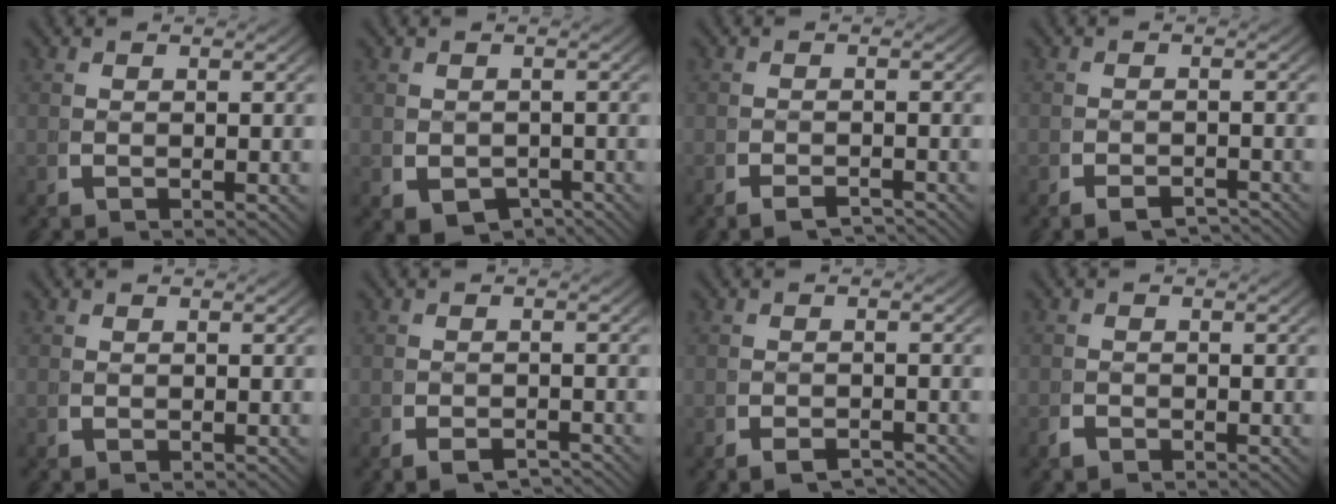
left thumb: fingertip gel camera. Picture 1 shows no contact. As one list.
[{"total": 4.1, "force": [-1.9, 3.1, 2.0], "torque": [-0.031, -0.031, -0.015]}, {"total": 1.9, "force": [-1.8, 0.3, 0.4], "torque": [-0.004, -0.007, -0.032]}, {"total": 2.6, "force": [-2.5, 0.6, 0.6], "torque": [-0.003, -0.010, -0.039]}, {"total": 0.0}, {"total": 2.6, "force": [-2.4, 0.6, 0.6], "torque": [-0.006, -0.009, -0.038]}, {"total": 2.2, "force": [-2.0, 0.5, 0.5], "torque": [-0.005, -0.008, -0.032]}, {"total": 0.9, "force": [-0.8, 0.3, 0.0], "torque": [0.000, -0.007, -0.016]}]